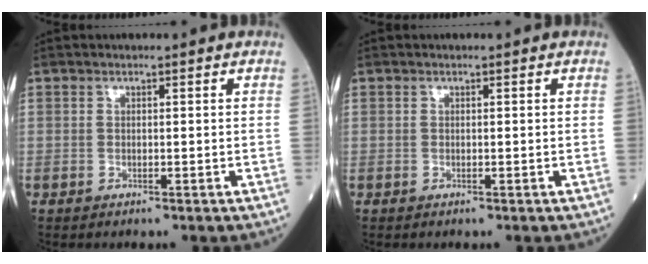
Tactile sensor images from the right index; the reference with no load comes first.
{"total": 0.0}